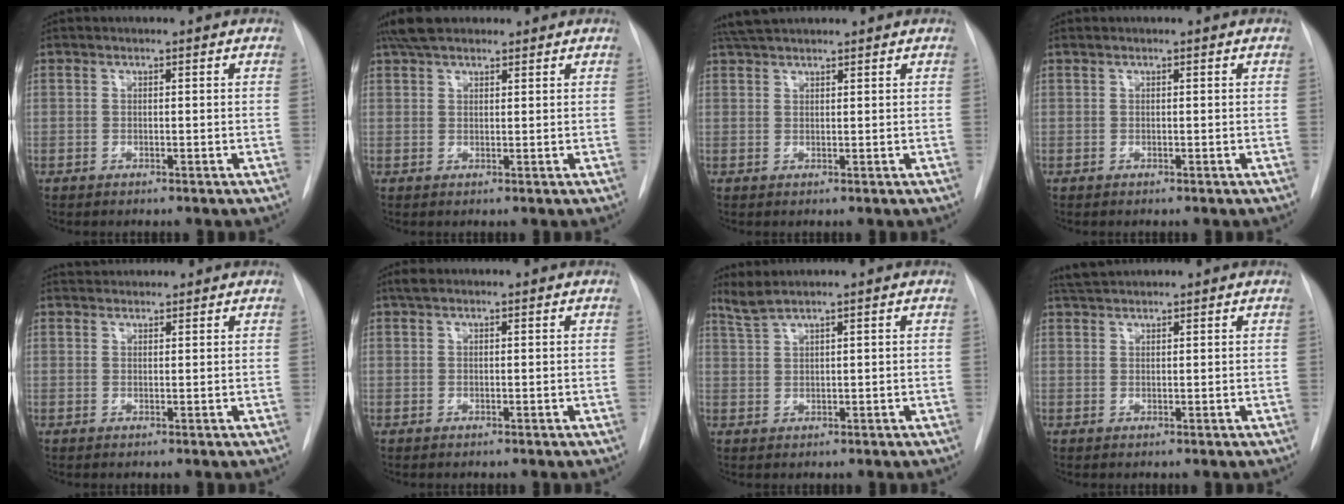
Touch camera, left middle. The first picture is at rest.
{"total": 5.7, "force": [4.6, 2.2, 2.5], "torque": [-0.046, 0.028, 0.083]}
{"total": 4.3, "force": [3.9, 0.7, 1.7], "torque": [-0.031, 0.030, 0.072]}
{"total": 0.0}
{"total": 3.2, "force": [3.0, 0.8, 0.4], "torque": [-0.004, 0.030, 0.049]}
{"total": 1.3, "force": [0.9, 0.5, 0.8], "torque": [-0.016, 0.016, 0.016]}
{"total": 2.5, "force": [2.2, -0.5, 1.2], "torque": [-0.033, 0.011, 0.051]}
{"total": 3.1, "force": [2.9, 0.2, 0.9], "torque": [-0.019, 0.021, 0.056]}